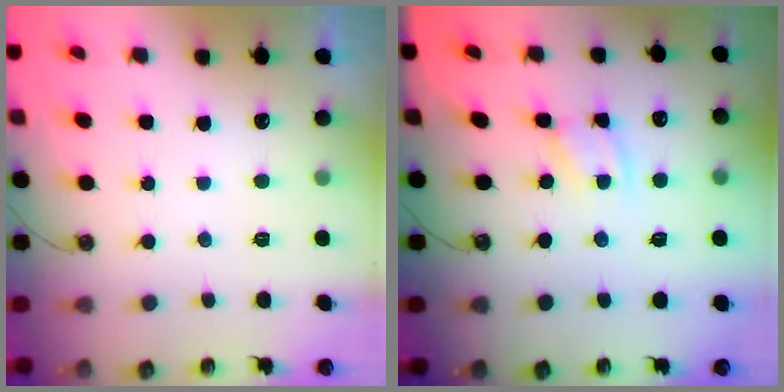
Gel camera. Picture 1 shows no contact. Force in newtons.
{"total": 2.6, "press": 2.6, "slide": 0.1}